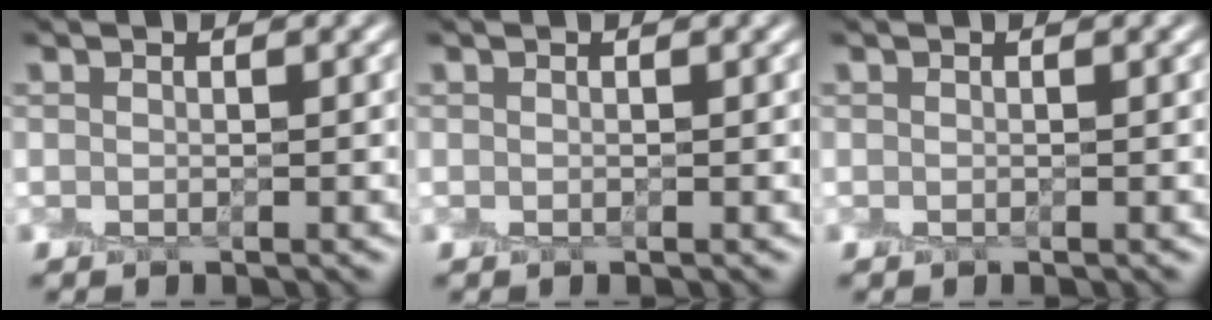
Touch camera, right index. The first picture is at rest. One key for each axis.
{"total": 0.0}
{"total": 0.0}